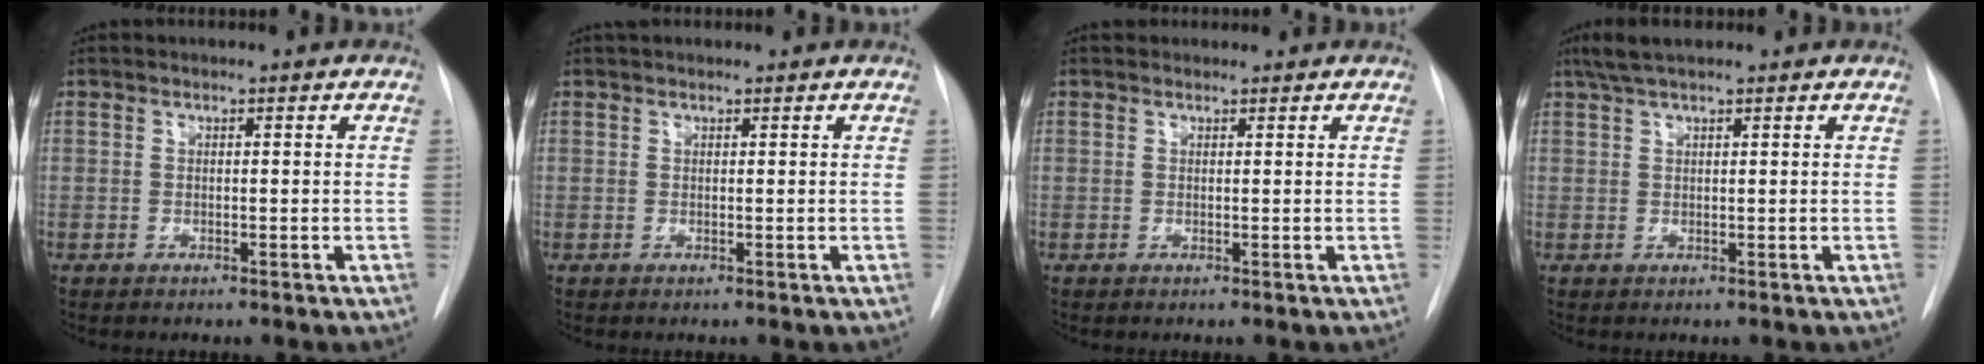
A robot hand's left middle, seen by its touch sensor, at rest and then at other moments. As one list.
[{"total": 1.6, "force": [1.5, 0.4, 0.6], "torque": [-0.009, 0.023, 0.024]}, {"total": 1.0, "force": [0.9, 0.4, -0.1], "torque": [0.001, 0.014, 0.014]}, {"total": 4.0, "force": [3.1, 0.6, 2.5], "torque": [-0.051, 0.019, 0.059]}]